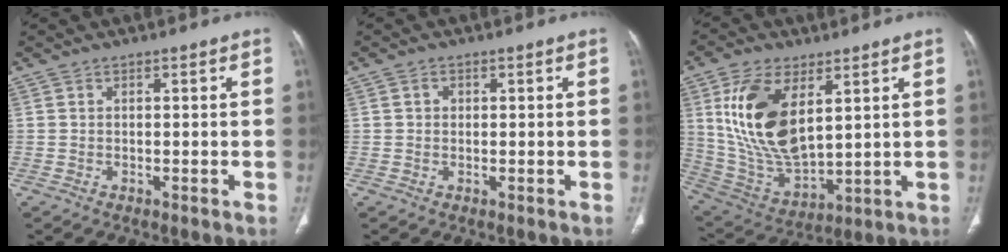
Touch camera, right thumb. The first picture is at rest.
{"total": 1.3, "force": [0.3, 1.2, 0.6], "torque": [-0.005, 0.002, 0.004]}
{"total": 18.2, "force": [6.0, 9.3, 14.5], "torque": [-0.270, -0.027, 0.130]}